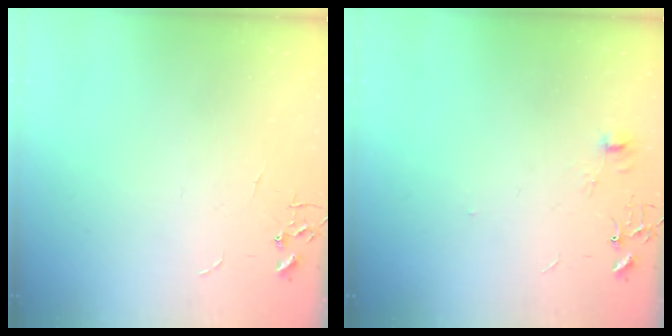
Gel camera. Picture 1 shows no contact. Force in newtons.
{"total": 5.5, "press": 5.5, "slide": 0.6}